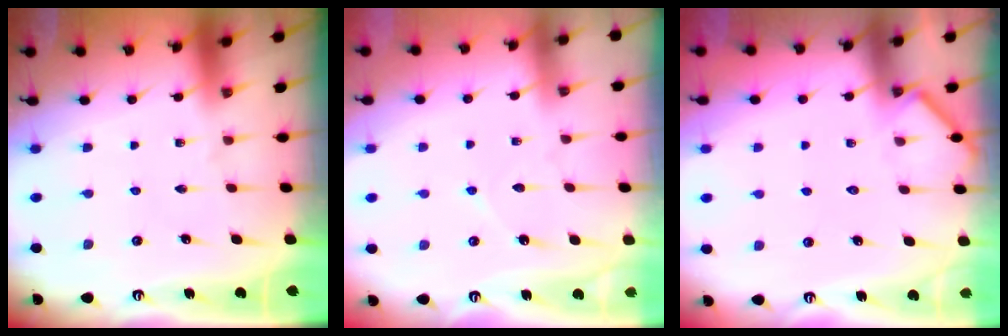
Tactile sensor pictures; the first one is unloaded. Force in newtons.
{"total": 3.2, "press": 3.2, "slide": 0.1}
{"total": 2.8, "press": 2.8, "slide": 0.4}